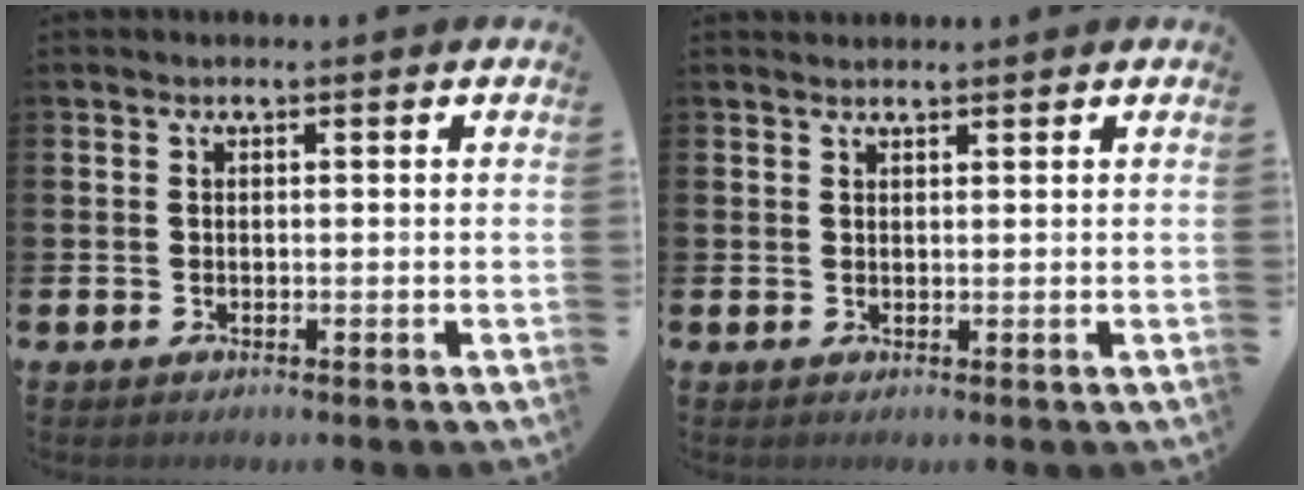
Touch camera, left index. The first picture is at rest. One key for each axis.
{"total": 0.9, "fx": 0.9, "fy": 0.1, "fz": 0.1, "tx": 0.004, "ty": -0.001, "tz": 0.014}